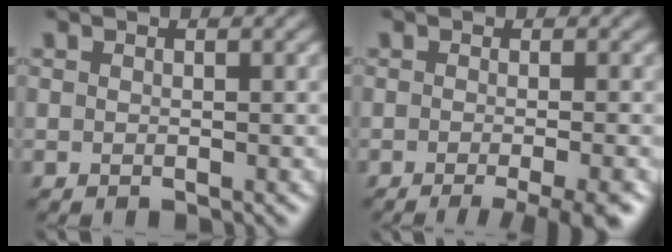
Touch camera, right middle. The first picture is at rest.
{"total": 5.1, "force": [-2.6, 1.3, 4.1], "torque": [-0.036, -0.003, -0.034]}